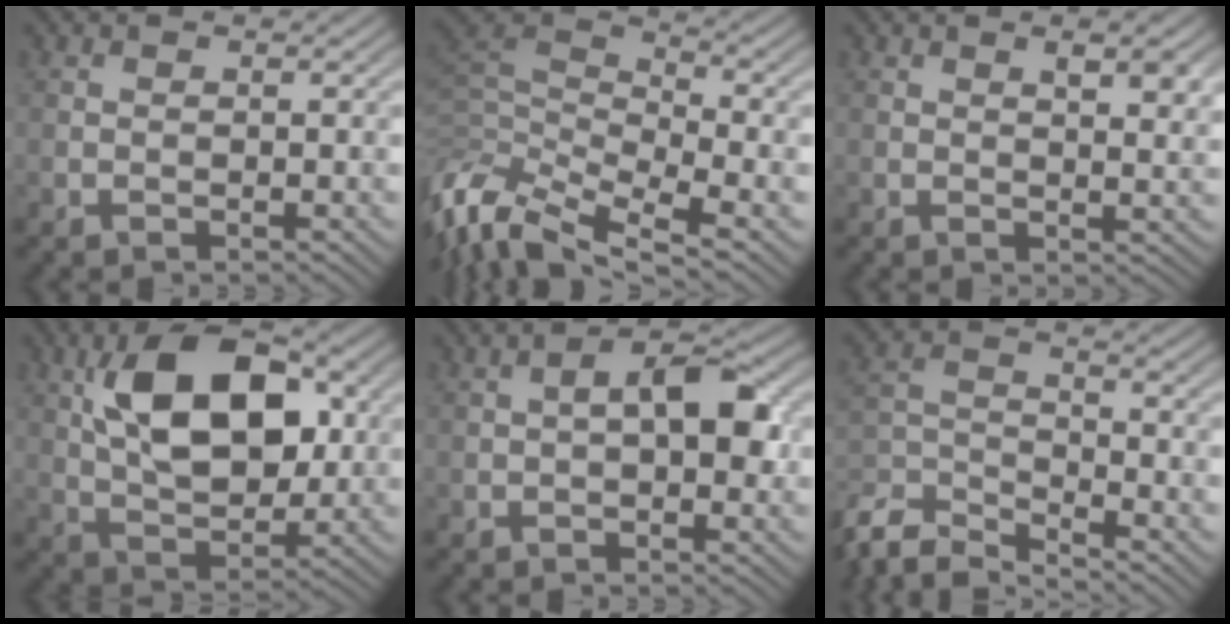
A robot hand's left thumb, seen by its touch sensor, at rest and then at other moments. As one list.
[{"total": 10.4, "force": [-4.4, 4.6, 8.2], "torque": [-0.188, 0.001, -0.103]}, {"total": 3.9, "force": [1.7, 1.3, 3.3], "torque": [-0.055, -0.003, 0.030]}, {"total": 12.8, "force": [3.3, 7.1, 10.1], "torque": [-0.177, 0.009, 0.055]}, {"total": 5.9, "force": [0.3, 2.7, 5.2], "torque": [-0.074, 0.011, -0.001]}, {"total": 7.7, "force": [-6.4, 2.0, 3.7], "torque": [-0.086, -0.015, -0.136]}]